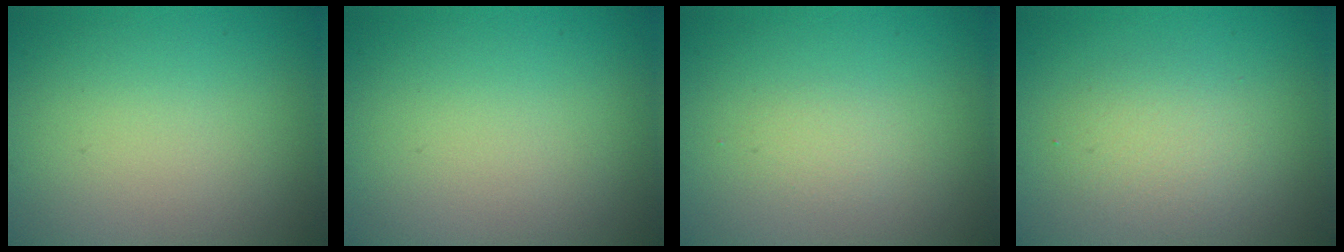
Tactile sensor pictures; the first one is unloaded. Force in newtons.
{"total": 0.0}
{"total": 0.8, "press": 0.8, "slide": 0.1}
{"total": 2.5, "press": 2.5, "slide": 0.2}